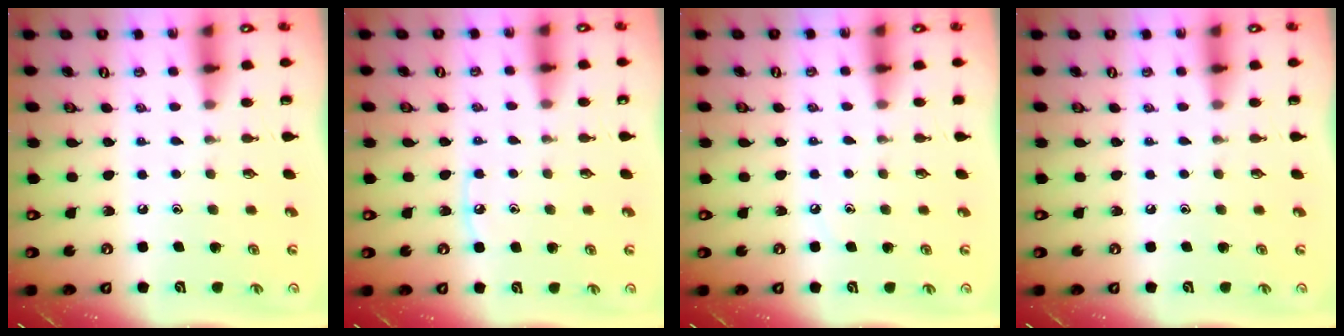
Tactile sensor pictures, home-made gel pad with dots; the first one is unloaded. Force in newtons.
{"total": 3.7, "press": 3.7, "slide": 0.5}
{"total": 2.7, "press": 2.7, "slide": 0.4}
{"total": 0.0}